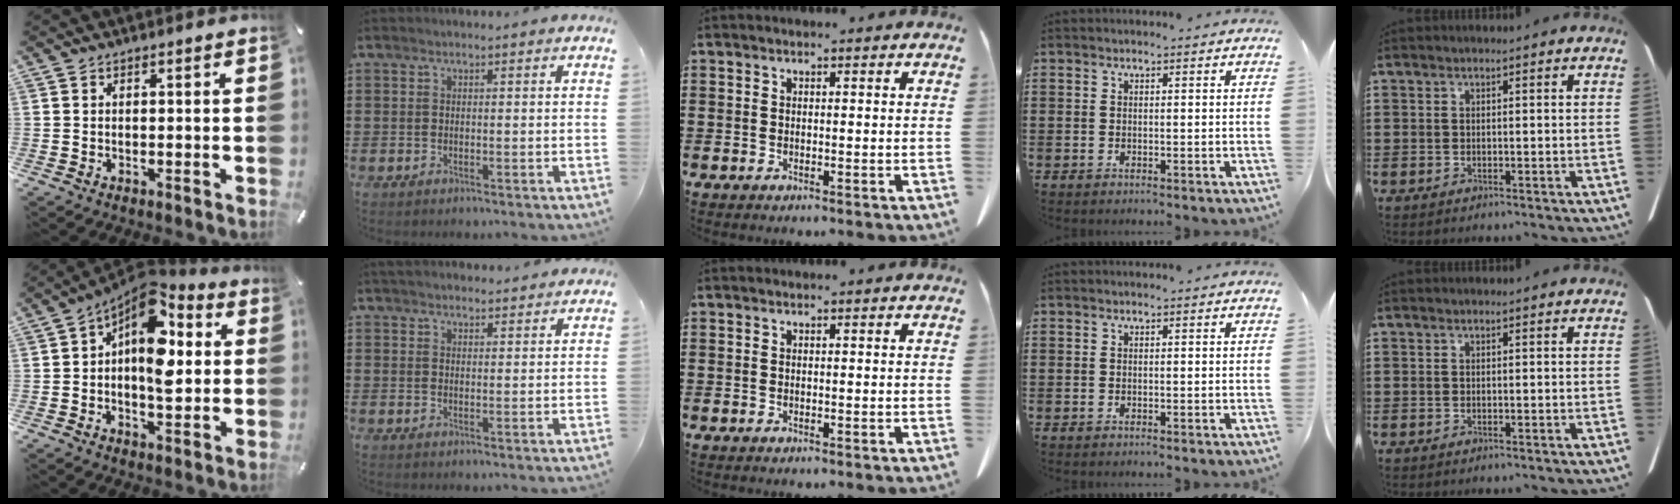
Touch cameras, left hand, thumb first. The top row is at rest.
{"thumb": {"total": 14.2, "force": [4.1, 8.0, 10.9], "torque": [-0.180, -0.045, 0.070]}, "index": {"total": 2.8, "force": [2.7, 0.4, 0.3], "torque": [-0.012, -0.002, 0.053]}}